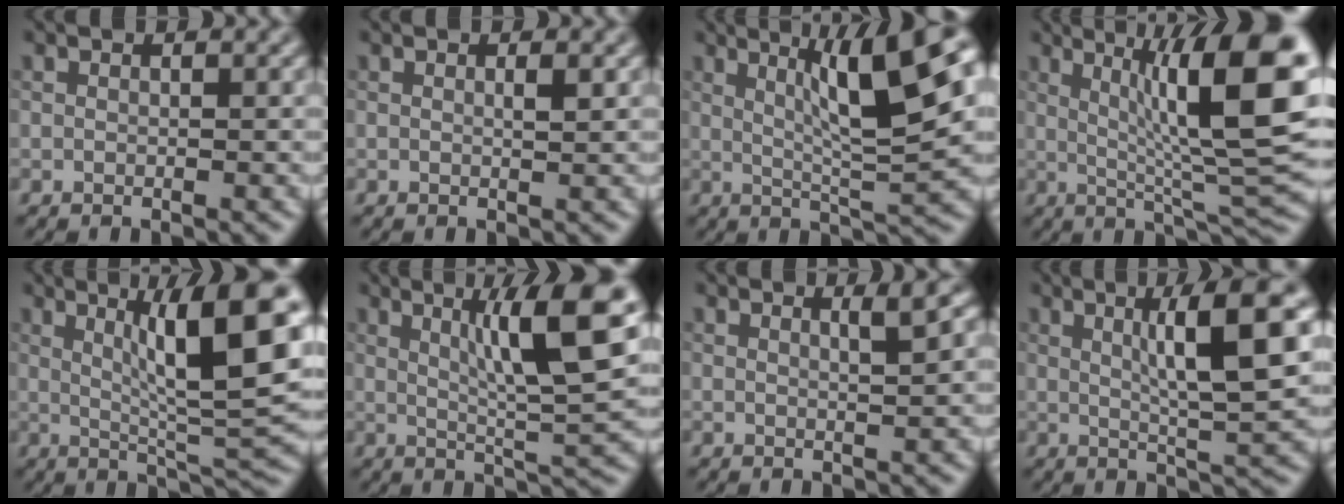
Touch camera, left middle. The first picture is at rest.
{"total": 0.8, "force": [0.2, 0.1, 0.8], "torque": [-0.012, 0.001, 0.003]}
{"total": 10.3, "force": [3.6, 1.9, 9.5], "torque": [-0.129, 0.013, 0.060]}
{"total": 12.7, "force": [3.1, 2.5, 12.1], "torque": [-0.165, 0.011, 0.052]}
{"total": 10.7, "force": [2.9, 1.9, 10.1], "torque": [-0.143, 0.002, 0.051]}
{"total": 9.6, "force": [3.2, 1.5, 8.9], "torque": [-0.125, 0.004, 0.054]}
{"total": 1.9, "force": [0.9, 0.4, 1.6], "torque": [-0.018, 0.004, 0.009]}
{"total": 7.9, "force": [2.2, 1.1, 7.5], "torque": [-0.105, 0.006, 0.036]}